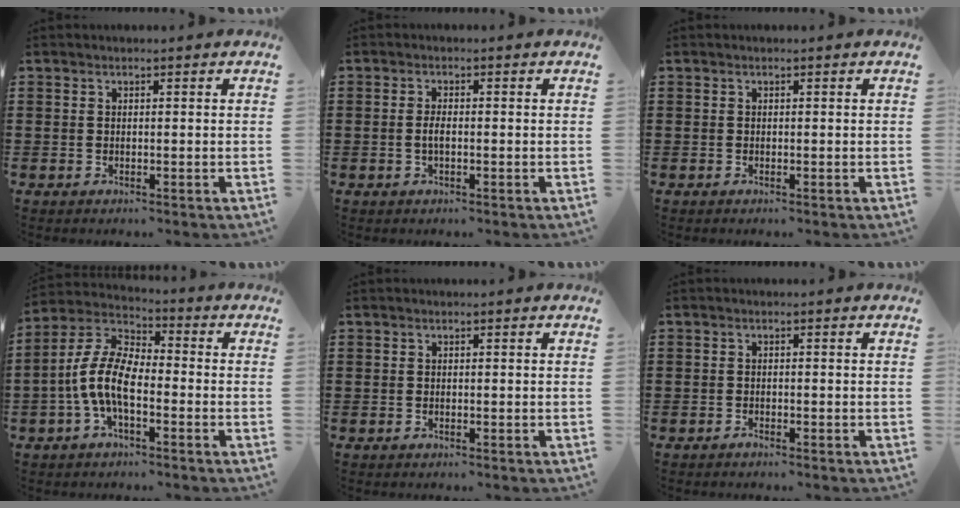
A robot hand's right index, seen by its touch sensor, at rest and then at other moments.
{"total": 1.8, "force": [-0.3, 0.6, 1.7], "torque": [-0.039, -0.002, -0.009]}
{"total": 0.0}
{"total": 9.1, "force": [-3.0, 4.2, 7.5], "torque": [-0.195, -0.007, -0.065]}
{"total": 0.0}
{"total": 0.8, "force": [-0.8, 0.1, 0.1], "torque": [-0.004, -0.002, -0.016]}